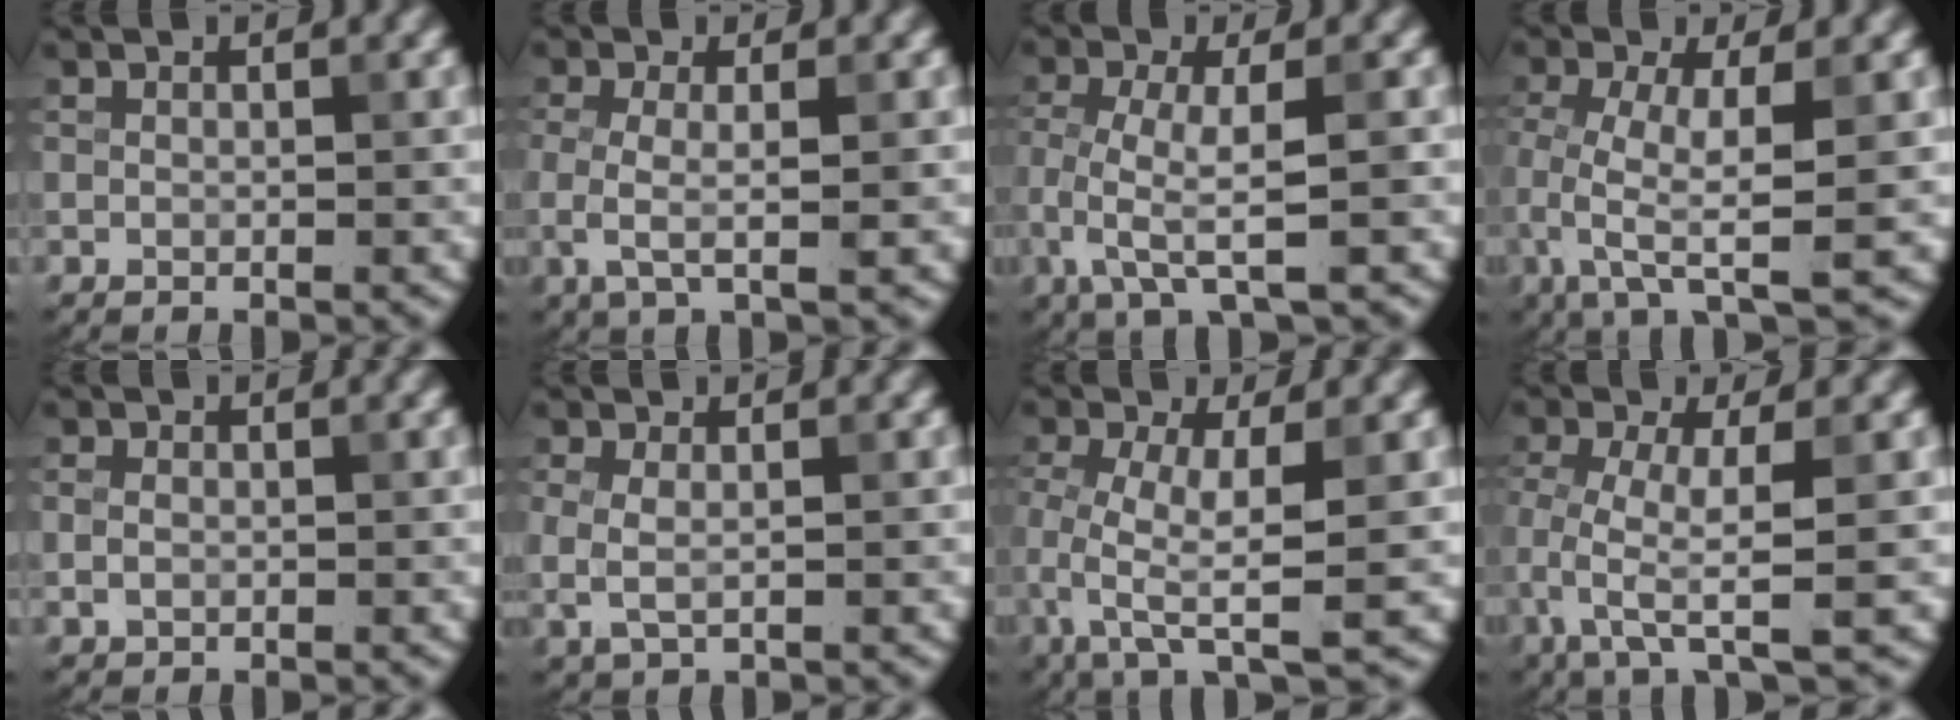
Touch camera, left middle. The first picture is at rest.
{"total": 2.9, "force": [-0.4, 0.8, 2.8], "torque": [-0.060, -0.008, -0.009]}
{"total": 4.8, "force": [-1.6, 1.2, 4.4], "torque": [-0.092, -0.004, -0.033]}
{"total": 6.2, "force": [-1.1, 1.9, 5.9], "torque": [-0.121, -0.010, -0.025]}
{"total": 1.4, "force": [0.0, 1.2, 0.8], "torque": [-0.016, -0.001, -0.001]}
{"total": 2.2, "force": [0.0, 1.2, 1.8], "torque": [-0.042, -0.004, -0.001]}
{"total": 6.1, "force": [-1.0, 1.9, 5.7], "torque": [-0.122, -0.011, -0.022]}
{"total": 5.2, "force": [-1.2, 1.3, 4.8], "torque": [-0.098, -0.008, -0.030]}